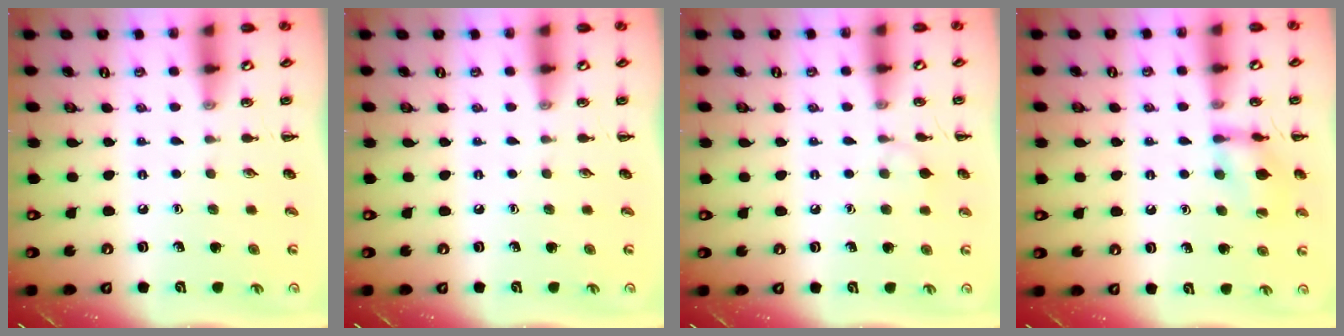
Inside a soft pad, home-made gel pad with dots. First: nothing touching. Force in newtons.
{"total": 0.0}
{"total": 4.9, "press": 4.5, "slide": 1.8}
{"total": 12.1, "press": 12.1, "slide": 0.5}